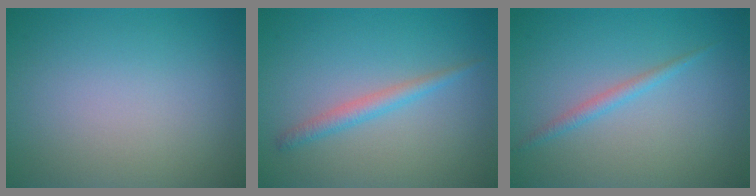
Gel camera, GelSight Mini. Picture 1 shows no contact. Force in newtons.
{"total": 1.8, "press": 1.8, "slide": 0.1}
{"total": 1.3, "press": 1.3, "slide": 0.1}